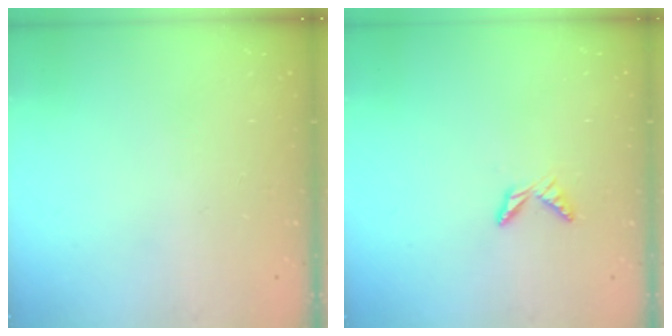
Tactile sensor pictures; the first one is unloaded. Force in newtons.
{"total": 4.7, "press": 4.7, "slide": 0.4}